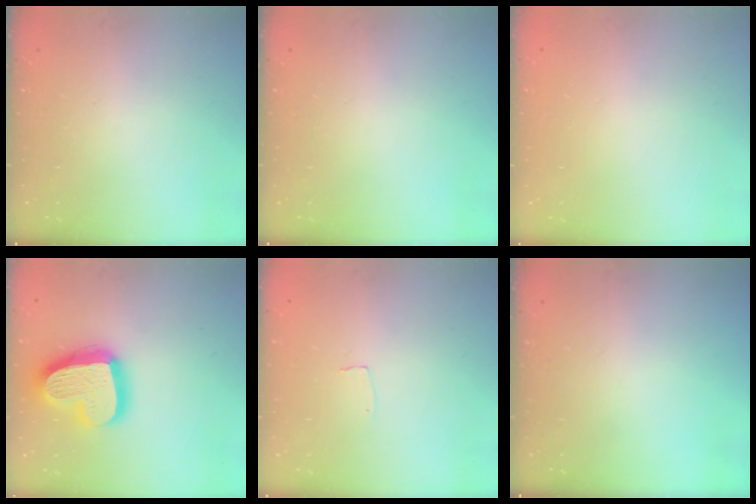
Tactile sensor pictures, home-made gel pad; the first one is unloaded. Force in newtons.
{"total": 0.0}
{"total": 0.0}
{"total": 21.6, "press": 21.5, "slide": 1.9}
{"total": 3.0, "press": 3.0, "slide": 0.2}
{"total": 0.0}